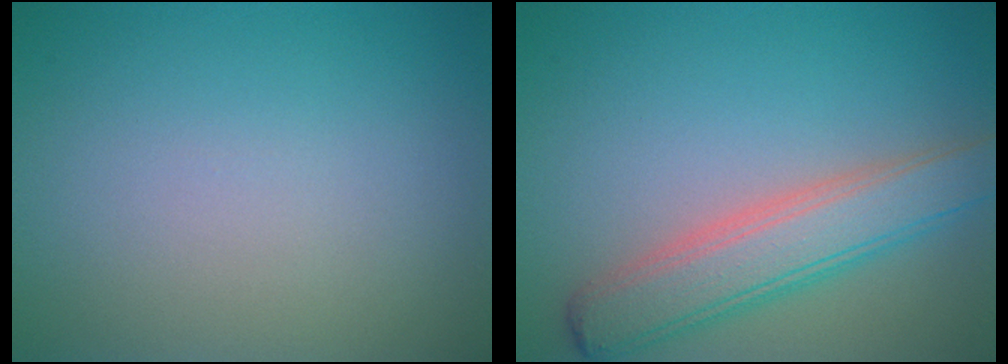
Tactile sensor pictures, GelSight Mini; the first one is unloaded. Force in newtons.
{"total": 5.3, "press": 5.3, "slide": 0.1}